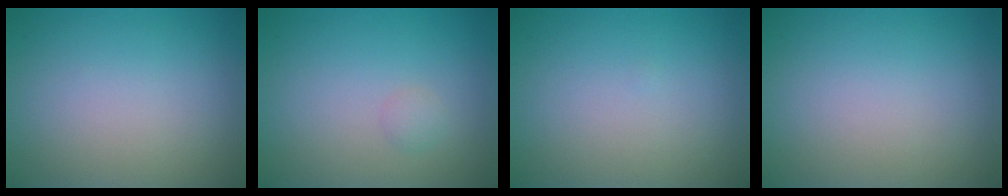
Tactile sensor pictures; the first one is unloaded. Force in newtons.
{"total": 0.8, "press": 0.8, "slide": 0.0}
{"total": 0.0}
{"total": 0.0}